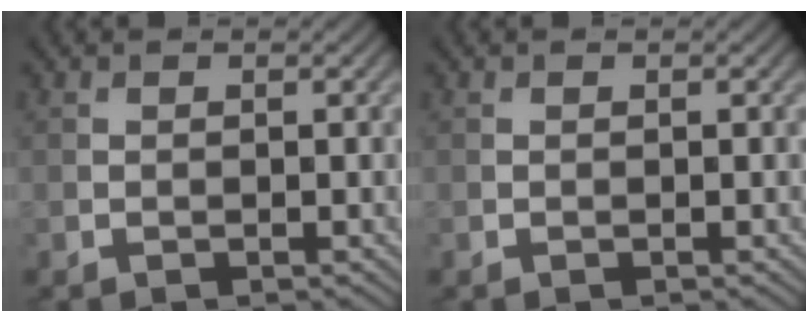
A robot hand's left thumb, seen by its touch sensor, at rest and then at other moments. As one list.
[{"total": 0.0}]